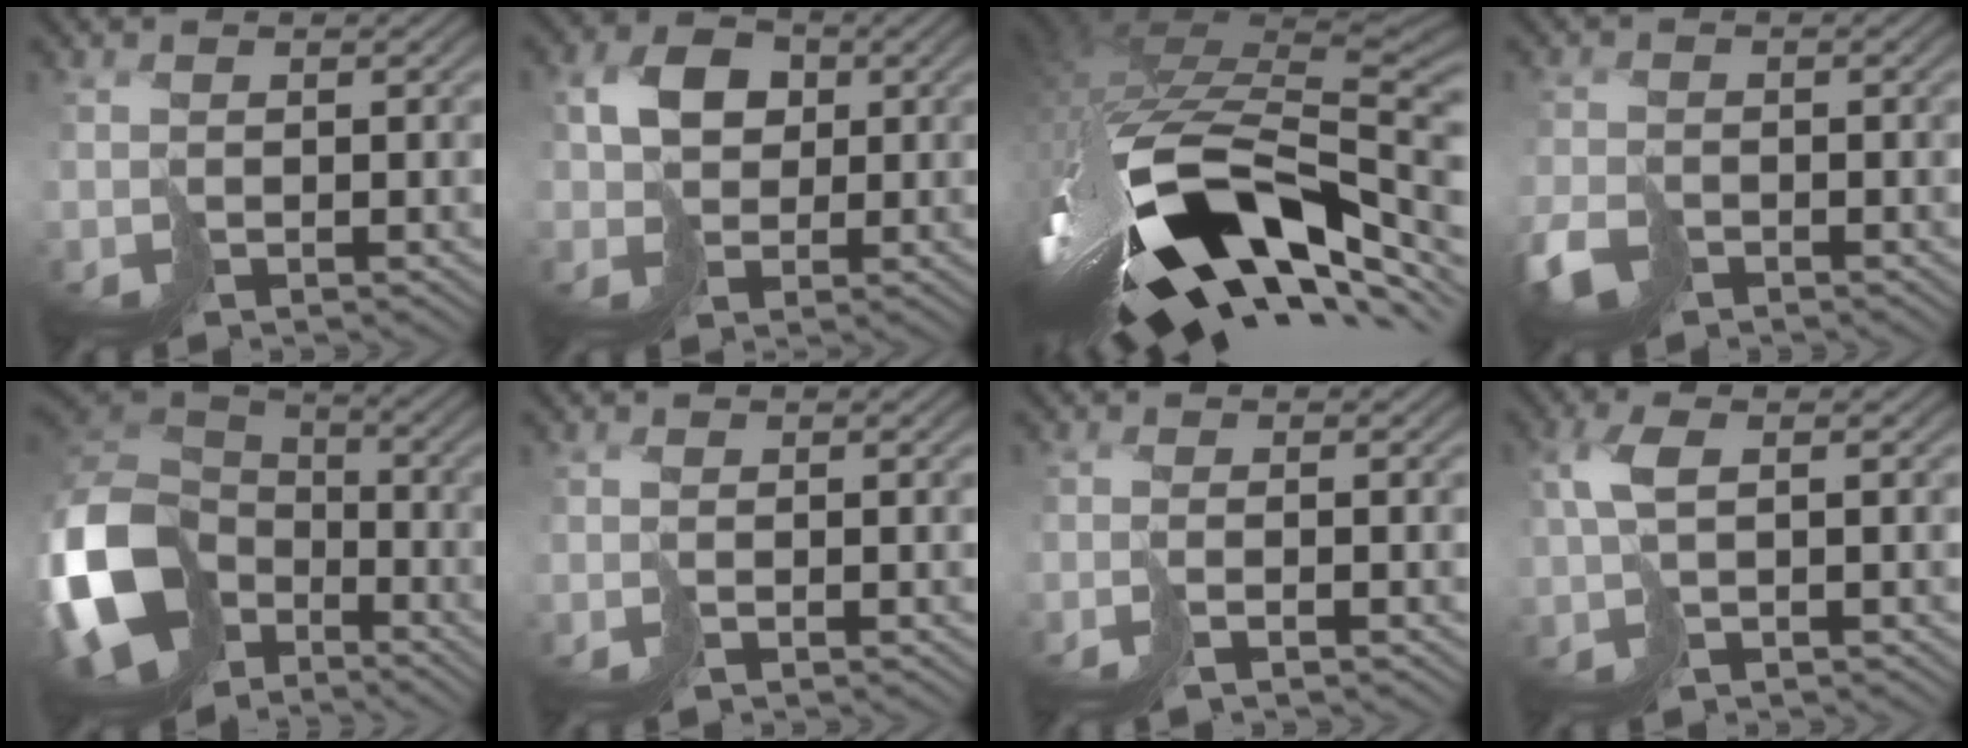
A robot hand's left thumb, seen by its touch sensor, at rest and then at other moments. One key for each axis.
{"total": 5.6, "fx": 1.2, "fy": 4.5, "fz": 3.0, "tx": -0.064, "ty": 0.008, "tz": 0.019}
{"total": 17.7, "fx": -5.3, "fy": 9.5, "fz": 13.9, "tx": -0.323, "ty": -0.051, "tz": -0.062}
{"total": 4.0, "fx": -2.8, "fy": 2.3, "fz": 1.7, "tx": -0.043, "ty": -0.012, "tz": -0.062}
{"total": 17.7, "fx": -6.0, "fy": 13.5, "fz": 9.7, "tx": -0.296, "ty": -0.043, "tz": -0.104}
{"total": 1.0, "fx": -0.2, "fy": 0.3, "fz": 0.9, "tx": -0.023, "ty": 0.000, "tz": -0.008}
{"total": 2.6, "fx": -1.2, "fy": 0.5, "fz": 2.2, "tx": -0.039, "ty": 0.000, "tz": -0.034}
{"total": 3.7, "fx": 0.9, "fy": 1.2, "fz": 3.4, "tx": -0.073, "ty": 0.009, "tz": 0.016}